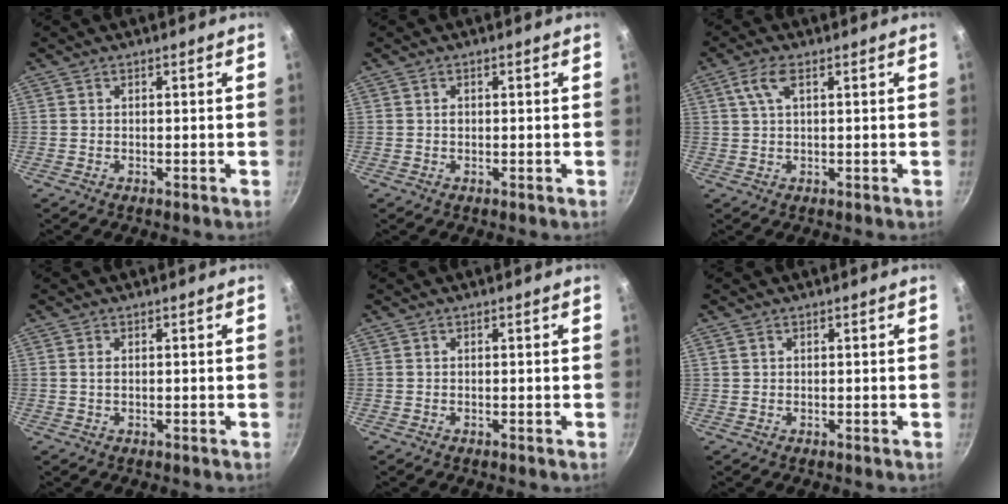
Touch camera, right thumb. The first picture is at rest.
{"total": 0.7, "force": [0.2, 0.5, 0.5], "torque": [-0.008, -0.001, 0.004]}
{"total": 4.2, "force": [1.6, 1.2, 3.7], "torque": [-0.084, 0.006, 0.035]}
{"total": 1.0, "force": [0.3, 0.4, 0.9], "torque": [-0.018, -0.002, 0.005]}
{"total": 0.0}
{"total": 0.6, "force": [0.3, 0.4, 0.2], "torque": [-0.004, 0.002, 0.005]}